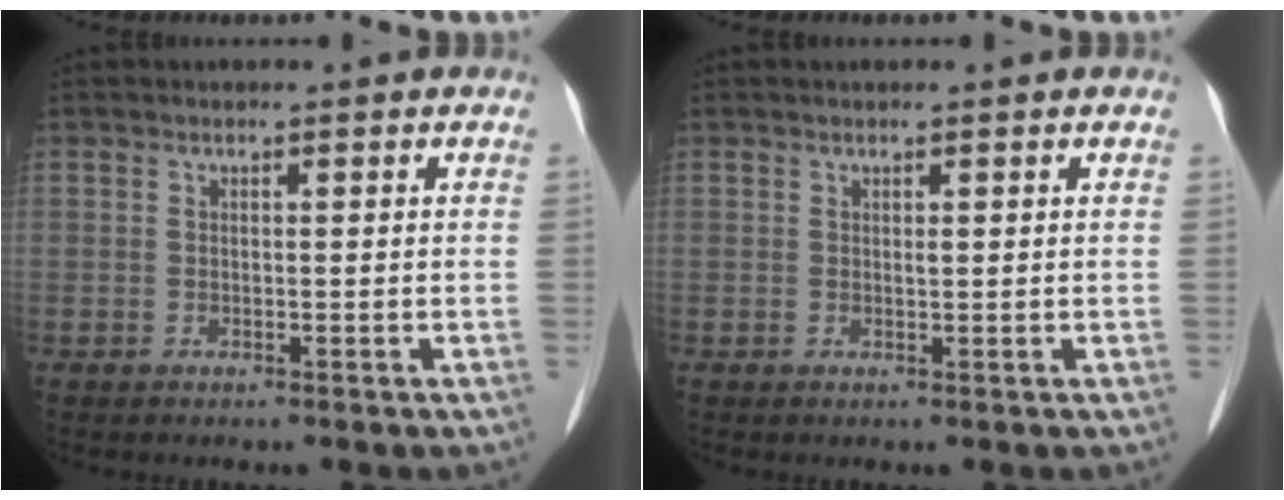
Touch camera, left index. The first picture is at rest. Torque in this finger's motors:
{"motor_torque": [0.22, 0.02, 0.09, 0.02]}